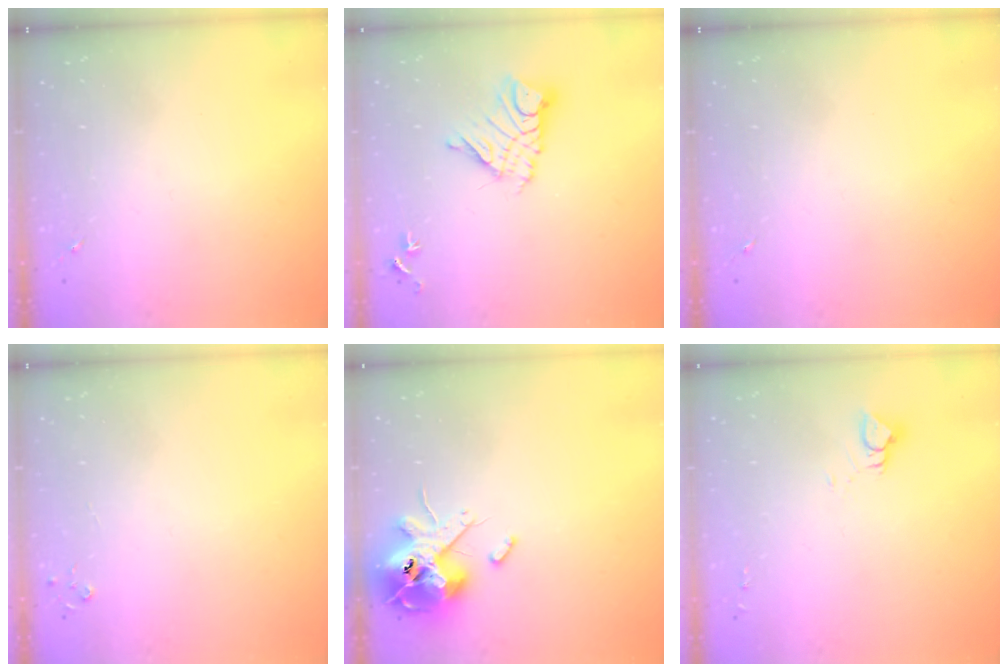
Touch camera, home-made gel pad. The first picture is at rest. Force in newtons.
{"total": 11.9, "press": 11.9, "slide": 1.1}
{"total": 0.0}
{"total": 2.7, "press": 2.7, "slide": 0.3}
{"total": 13.9, "press": 13.7, "slide": 2.3}
{"total": 4.0, "press": 4.0, "slide": 0.3}